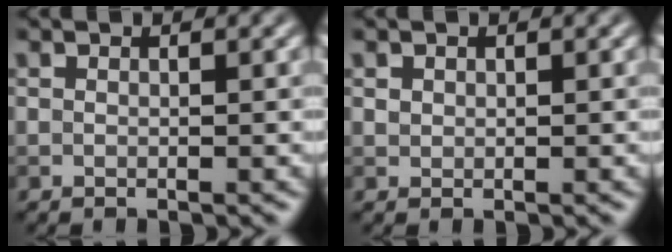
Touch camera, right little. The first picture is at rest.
{"total": 0.6, "force": [0.3, 0.5, 0.1], "torque": [0.000, -0.003, 0.008]}